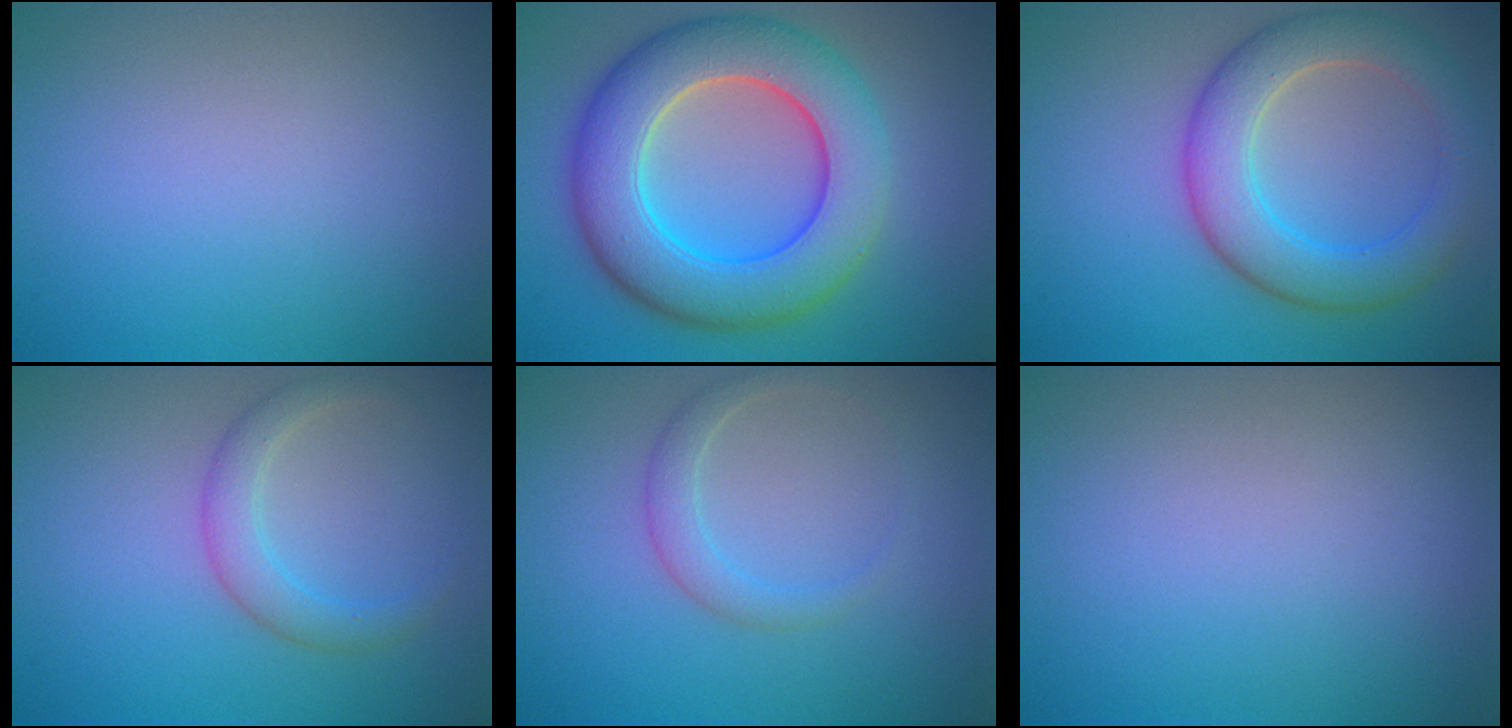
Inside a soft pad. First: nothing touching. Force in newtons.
{"total": 10.5, "press": 10.5, "slide": 0.3}
{"total": 6.2, "press": 6.2, "slide": 0.2}
{"total": 2.6, "press": 2.6, "slide": 0.2}
{"total": 1.9, "press": 1.9, "slide": 0.0}
{"total": 0.0}